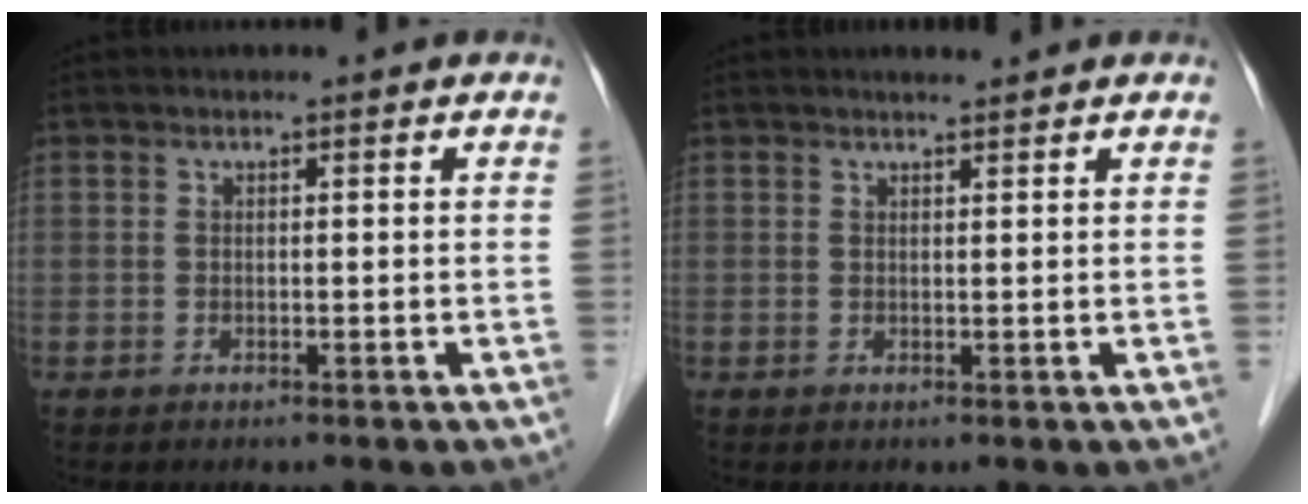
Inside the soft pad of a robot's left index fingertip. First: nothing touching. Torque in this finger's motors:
{"motor_torque": [0.17, -0.21, 0.05, 0.01]}